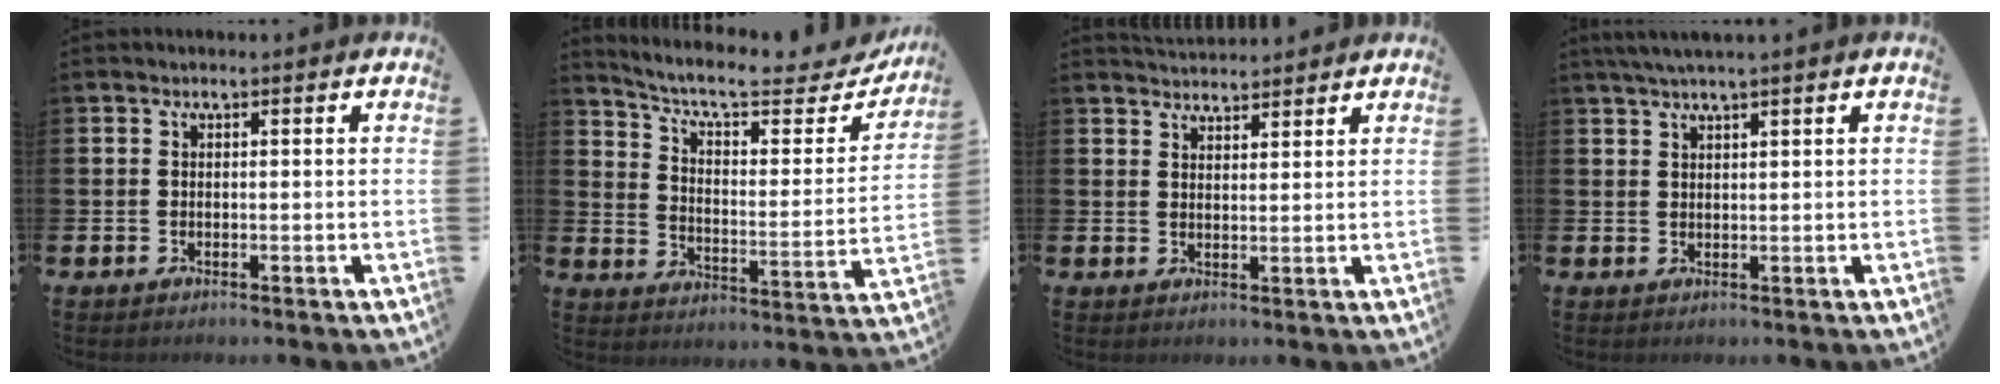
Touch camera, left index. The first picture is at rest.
{"total": 8.3, "force": [7.2, 2.1, 3.4], "torque": [-0.091, -0.054, 0.118]}
{"total": 3.2, "force": [3.2, 0.5, 0.0], "torque": [-0.008, -0.015, 0.059]}
{"total": 2.4, "force": [2.0, -0.3, 1.3], "torque": [-0.036, 0.004, 0.039]}